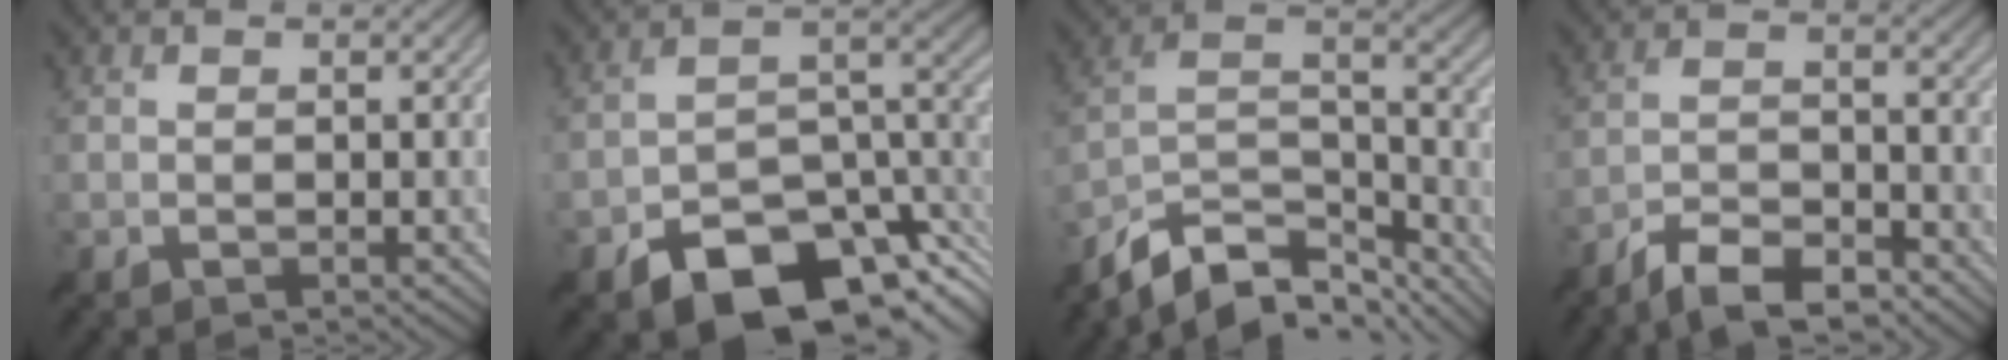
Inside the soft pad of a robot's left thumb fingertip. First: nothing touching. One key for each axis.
{"total": 14.3, "fx": -9.1, "fy": 6.5, "fz": 8.9, "tx": -0.147, "ty": -0.010, "tz": -0.153}
{"total": 11.6, "fx": -8.8, "fy": 4.9, "fz": 5.8, "tx": -0.124, "ty": 0.003, "tz": -0.164}
{"total": 7.1, "fx": -5.6, "fy": 1.8, "fz": 4.0, "tx": -0.078, "ty": 0.003, "tz": -0.111}